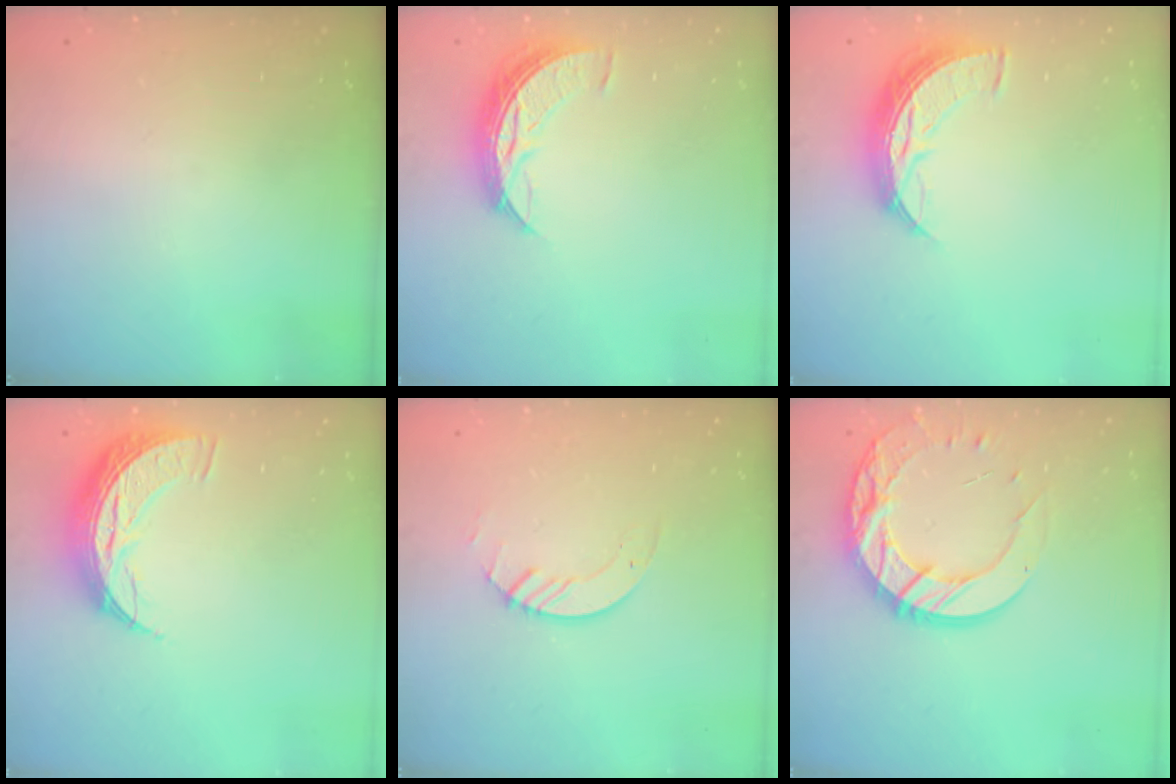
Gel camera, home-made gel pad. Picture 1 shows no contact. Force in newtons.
{"total": 8.2, "press": 8.1, "slide": 0.3}
{"total": 10.1, "press": 10.1, "slide": 0.6}
{"total": 10.1, "press": 10.1, "slide": 0.7}
{"total": 2.8, "press": 2.8, "slide": 0.3}
{"total": 16.6, "press": 16.5, "slide": 1.2}